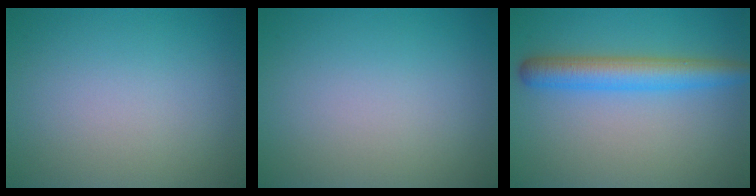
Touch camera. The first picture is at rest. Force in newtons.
{"total": 0.0}
{"total": 4.6, "press": 4.6, "slide": 0.2}